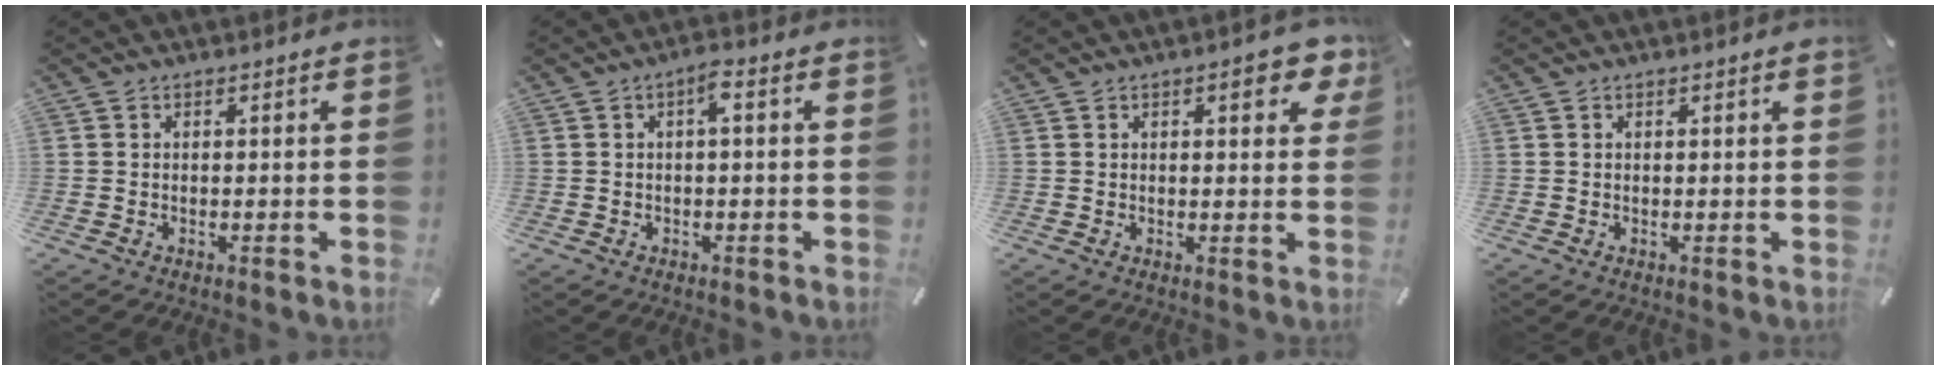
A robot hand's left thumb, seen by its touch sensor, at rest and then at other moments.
{"total": 3.0, "force": [0.0, 0.8, 2.9], "torque": [-0.055, 0.012, -0.003]}
{"total": 6.3, "force": [2.8, 2.3, 5.2], "torque": [-0.064, -0.012, 0.039]}
{"total": 0.6, "force": [0.3, 0.0, 0.6], "torque": [-0.008, 0.000, 0.005]}